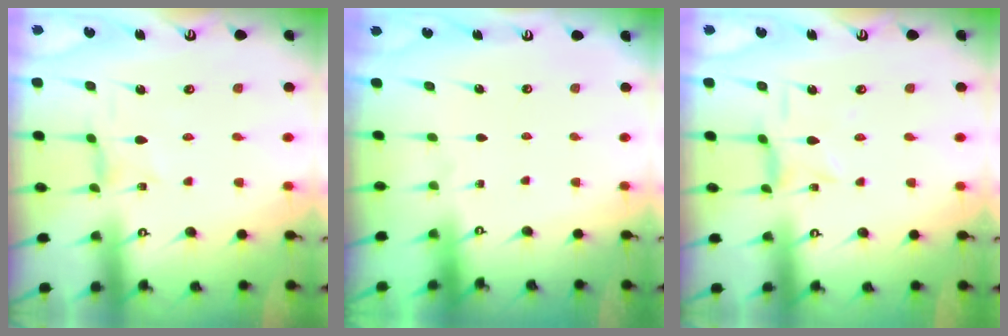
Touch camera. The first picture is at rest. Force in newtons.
{"total": 0.0}
{"total": 1.0, "press": 0.9, "slide": 0.4}